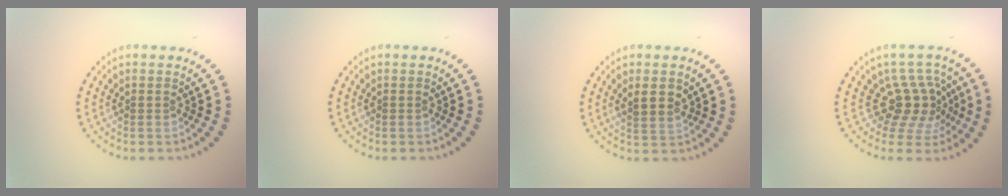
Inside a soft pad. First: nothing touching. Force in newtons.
{"total": 0.0}
{"total": 2.3, "press": 2.2, "slide": 0.9}
{"total": 3.9, "press": 2.7, "slide": 2.8}